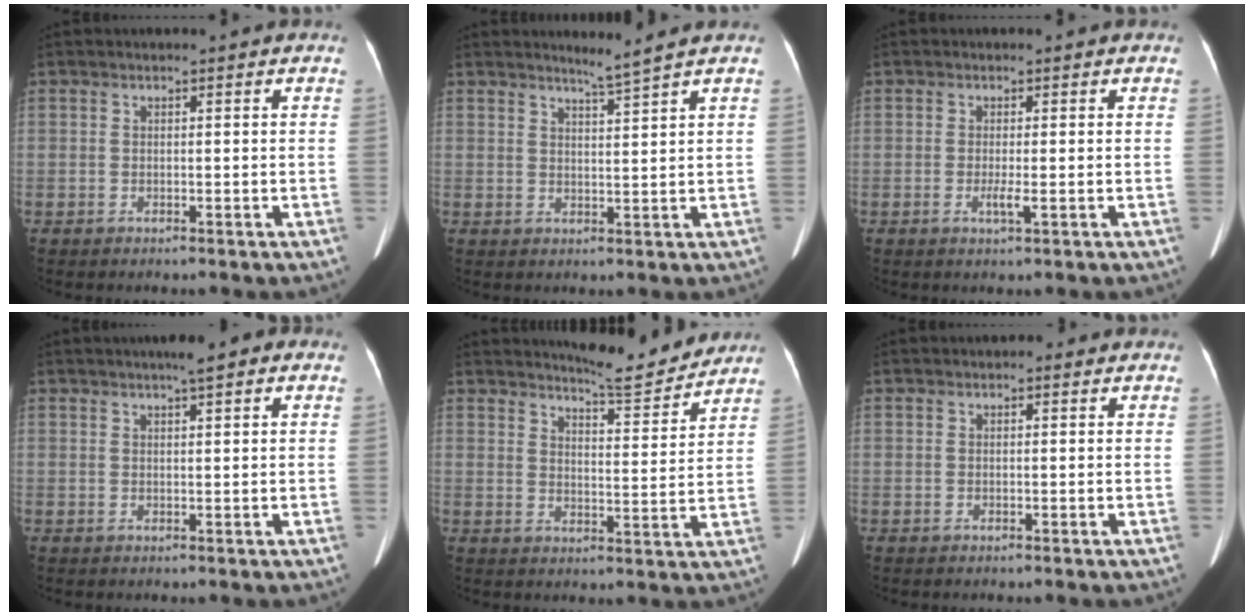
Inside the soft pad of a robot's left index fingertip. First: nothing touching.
{"total": 2.6, "force": [2.2, -1.3, 0.6], "torque": [-0.023, -0.014, 0.047]}
{"total": 1.6, "force": [-0.5, 0.0, 1.6], "torque": [-0.033, -0.004, -0.008]}
{"total": 3.7, "force": [2.2, 0.6, 2.9], "torque": [-0.043, 0.015, 0.028]}
{"total": 8.8, "force": [8.6, 0.4, 1.8], "torque": [-0.035, -0.016, 0.117]}
{"total": 0.6, "force": [0.3, 0.5, 0.3], "torque": [-0.006, 0.003, -0.001]}